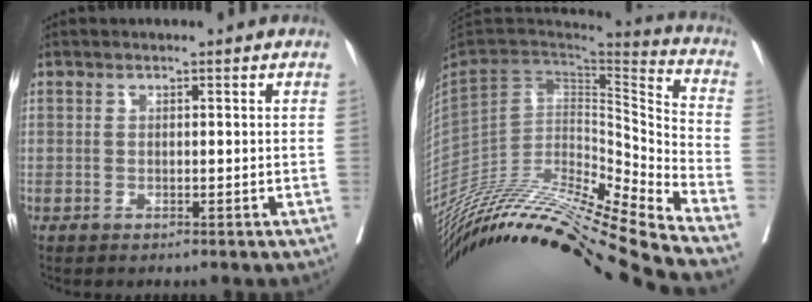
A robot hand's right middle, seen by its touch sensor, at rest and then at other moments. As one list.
[{"total": 30.6, "force": [-26.1, 0.1, 16.1], "torque": [-0.254, -0.039, -0.429]}]